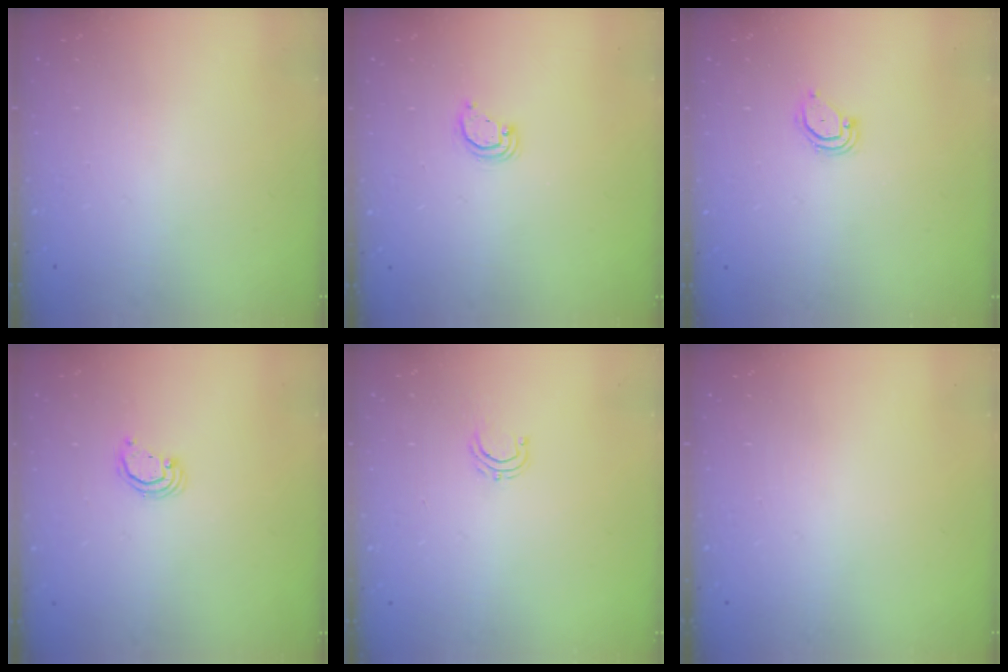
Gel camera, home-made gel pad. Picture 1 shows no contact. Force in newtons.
{"total": 3.5, "press": 3.5, "slide": 0.3}
{"total": 3.4, "press": 3.4, "slide": 0.2}
{"total": 2.2, "press": 2.2, "slide": 0.2}
{"total": 3.9, "press": 3.9, "slide": 0.3}
{"total": 0.0}